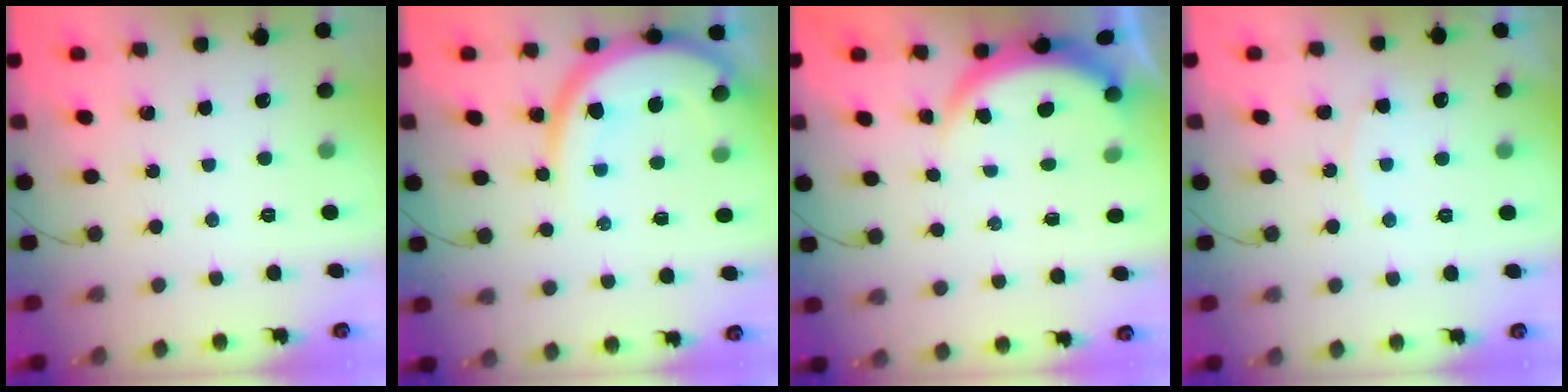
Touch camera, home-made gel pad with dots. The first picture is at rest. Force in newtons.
{"total": 13.0, "press": 12.9, "slide": 1.7}
{"total": 3.8, "press": 3.7, "slide": 0.5}
{"total": 5.7, "press": 5.6, "slide": 0.6}